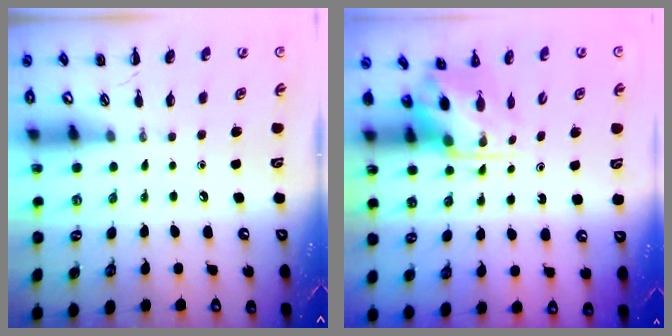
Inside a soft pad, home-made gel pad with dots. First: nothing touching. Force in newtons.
{"total": 5.5, "press": 5.4, "slide": 0.9}